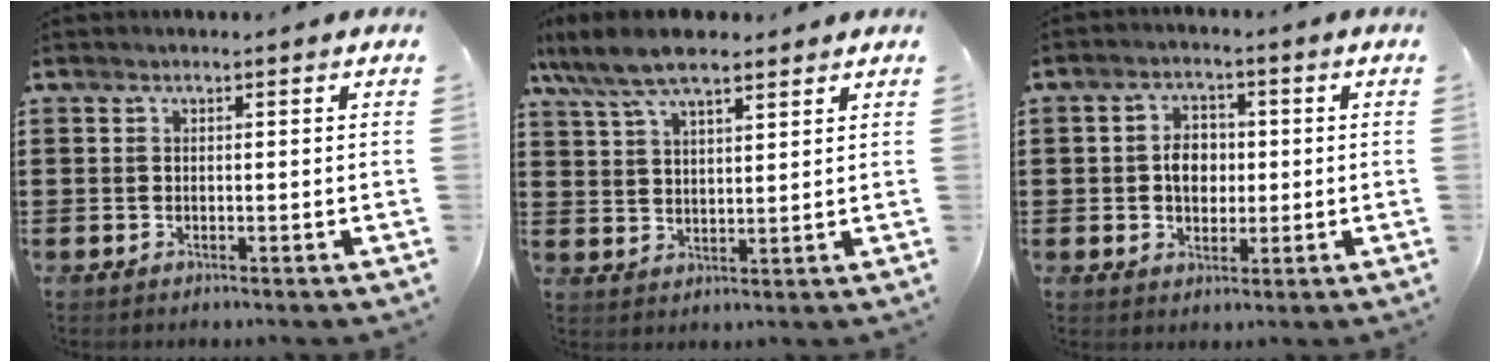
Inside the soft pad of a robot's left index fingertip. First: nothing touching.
{"total": 8.0, "force": [6.3, 2.5, 4.1], "torque": [-0.099, -0.007, 0.117]}
{"total": 4.7, "force": [0.0, 3.4, 3.2], "torque": [-0.063, 0.009, -0.006]}